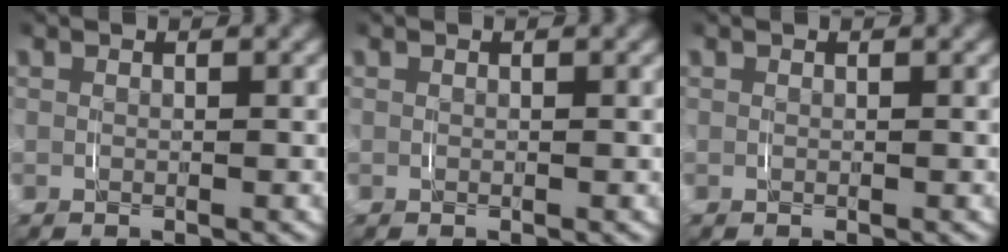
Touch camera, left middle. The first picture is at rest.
{"total": 0.0}
{"total": 0.0}